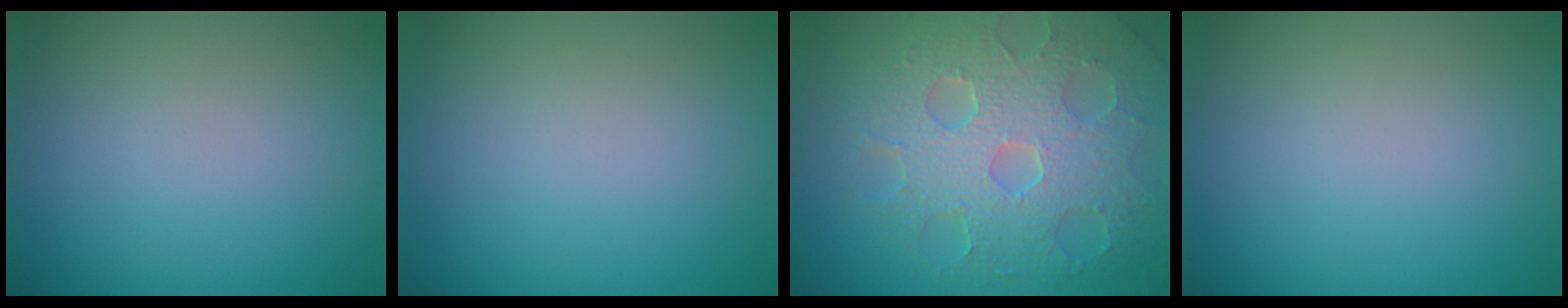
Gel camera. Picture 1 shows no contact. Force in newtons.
{"total": 0.0}
{"total": 8.5, "press": 6.1, "slide": 6.0}
{"total": 0.0}